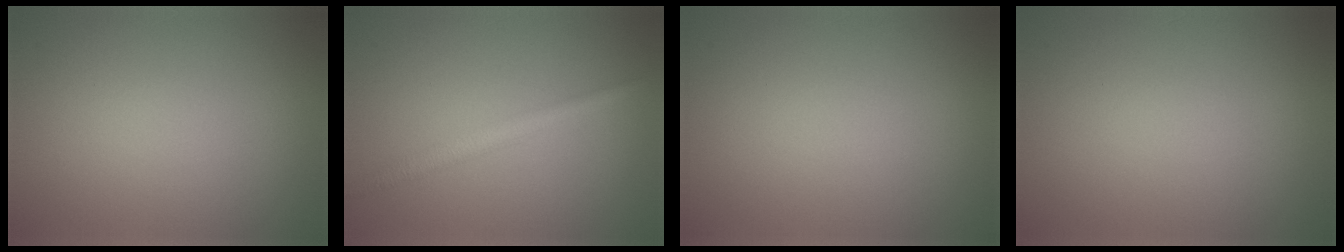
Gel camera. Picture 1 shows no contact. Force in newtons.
{"total": 2.3, "press": 2.3, "slide": 0.1}
{"total": 0.0}
{"total": 0.0}